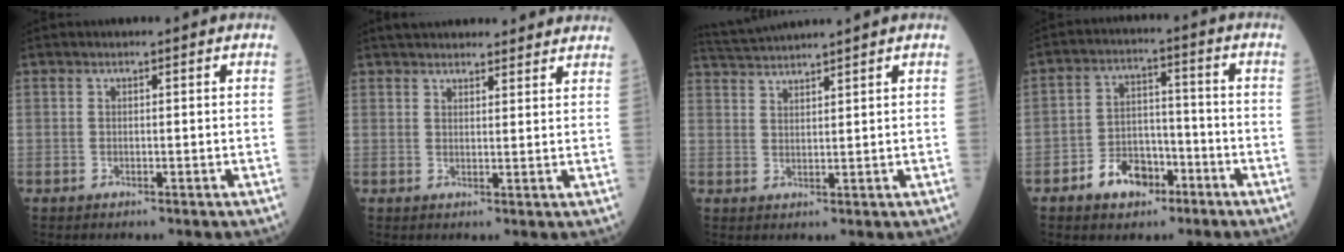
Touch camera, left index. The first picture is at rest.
{"total": 13.4, "force": [12.3, 3.1, 4.4], "torque": [-0.045, 0.033, 0.156]}
{"total": 5.7, "force": [5.4, -1.5, 1.2], "torque": [-0.025, 0.021, 0.100]}
{"total": 7.3, "force": [-4.4, 4.7, 3.5], "torque": [-0.072, 0.015, -0.071]}